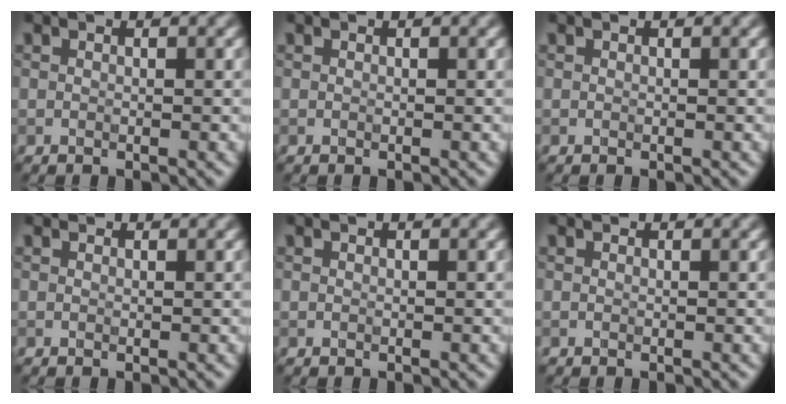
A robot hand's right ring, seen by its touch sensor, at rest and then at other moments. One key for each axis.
{"total": 0.0}
{"total": 0.0}
{"total": 0.0}
{"total": 0.0}
{"total": 0.0}